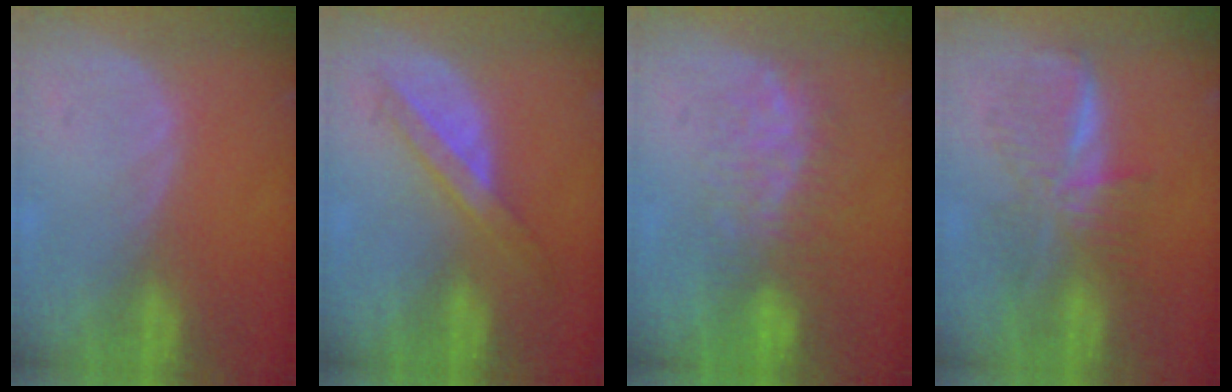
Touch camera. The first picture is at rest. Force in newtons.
{"total": 5.8, "press": 5.2, "slide": 2.6}
{"total": 7.6, "press": 7.1, "slide": 2.9}
{"total": 6.6, "press": 6.6, "slide": 0.0}